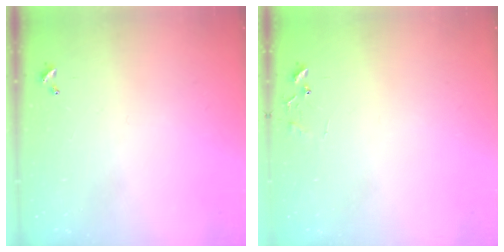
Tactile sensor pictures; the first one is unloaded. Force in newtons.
{"total": 6.7, "press": 6.7, "slide": 0.5}